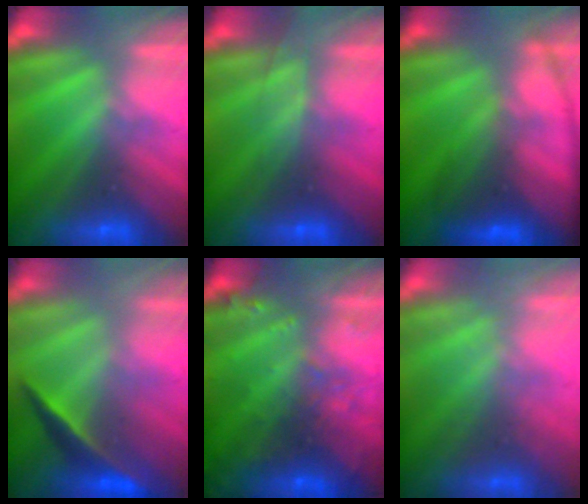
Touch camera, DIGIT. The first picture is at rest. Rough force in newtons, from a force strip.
{"total": 2.5}
{"total": 5.7}
{"total": 1.9}
{"total": 7.8}
{"total": 1.7}